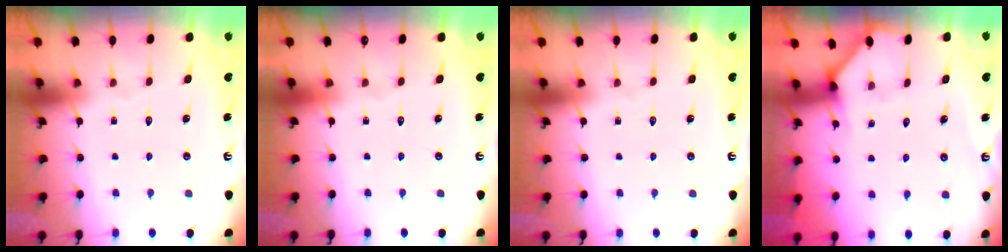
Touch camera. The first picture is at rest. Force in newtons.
{"total": 0.0}
{"total": 0.0}
{"total": 1.4, "press": 1.4, "slide": 0.1}